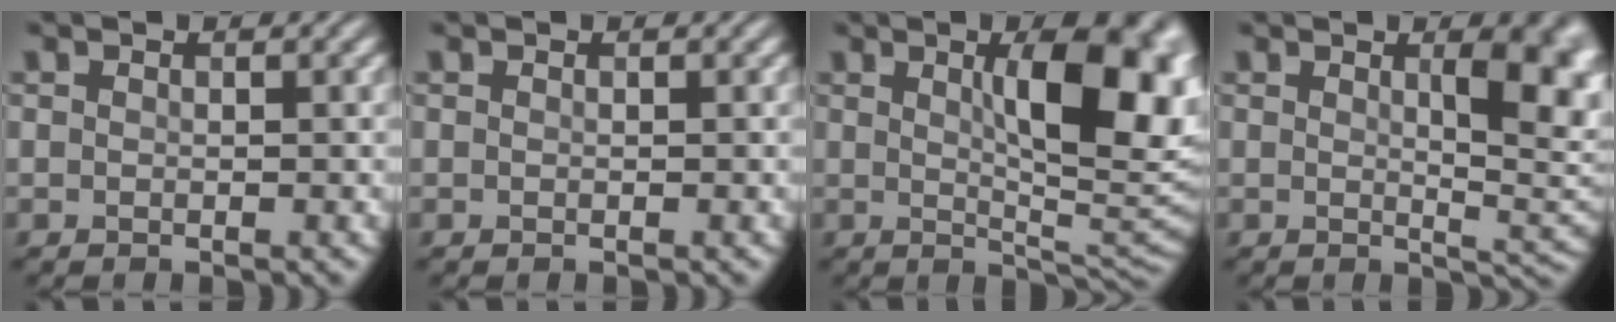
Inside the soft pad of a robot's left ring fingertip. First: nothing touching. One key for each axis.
{"total": 0.0}
{"total": 11.2, "fx": 2.7, "fy": 3.7, "fz": 10.2, "tx": -0.127, "ty": 0.001, "tz": 0.046}
{"total": 6.5, "fx": 1.6, "fy": 2.2, "fz": 5.9, "tx": -0.057, "ty": -0.003, "tz": 0.027}